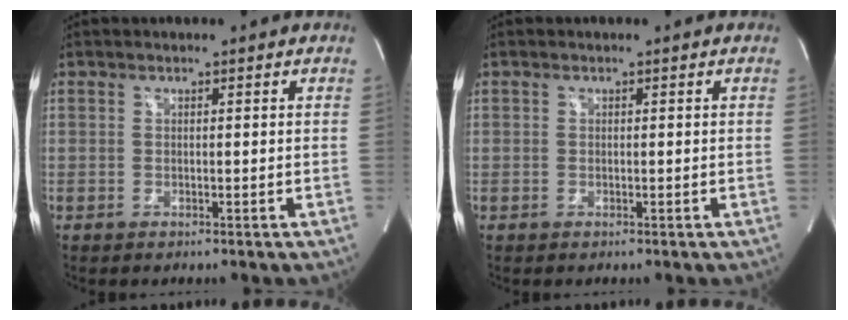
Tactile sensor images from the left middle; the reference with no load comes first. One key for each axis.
{"total": 0.0}